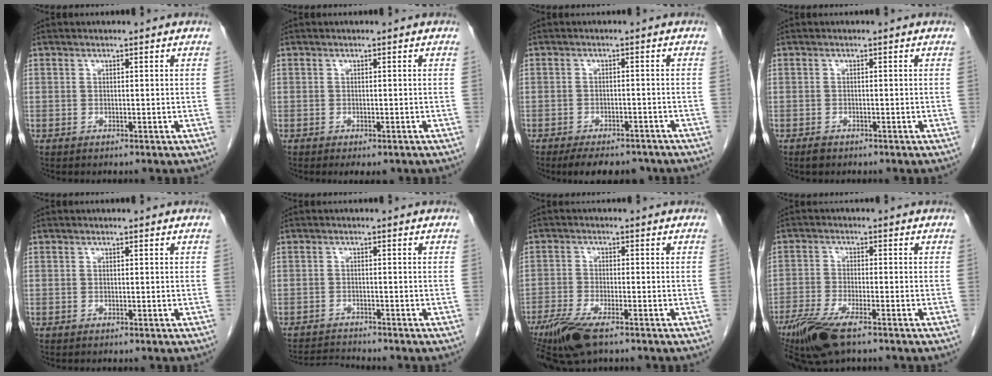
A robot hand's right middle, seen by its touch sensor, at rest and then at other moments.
{"total": 2.0, "force": [-1.4, 0.9, 1.2], "torque": [-0.015, -0.004, -0.013]}
{"total": 8.6, "force": [-7.1, 3.4, 3.4], "torque": [-0.043, -0.002, -0.093]}
{"total": 1.0, "force": [-0.8, 0.5, 0.4], "torque": [-0.009, -0.001, -0.011]}
{"total": 0.0}
{"total": 3.2, "force": [-3.0, -0.9, -0.5], "torque": [0.003, -0.018, -0.053]}
{"total": 8.6, "force": [-6.0, 2.0, 5.9], "torque": [-0.110, -0.020, -0.105]}
{"total": 9.1, "force": [-6.3, 2.0, 6.3], "torque": [-0.121, -0.021, -0.112]}